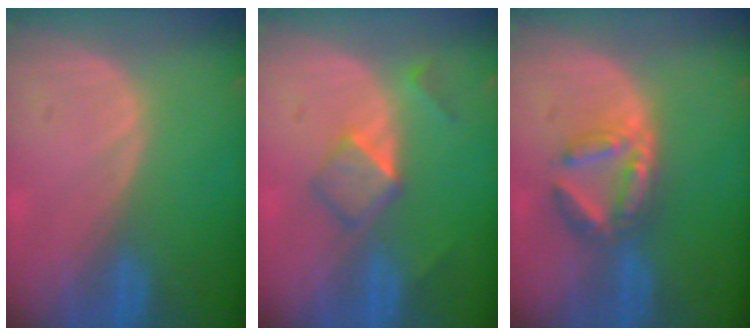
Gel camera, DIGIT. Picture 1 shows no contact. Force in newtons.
{"total": 5.2, "press": 4.6, "slide": 2.6}
{"total": 6.0, "press": 5.7, "slide": 2.1}